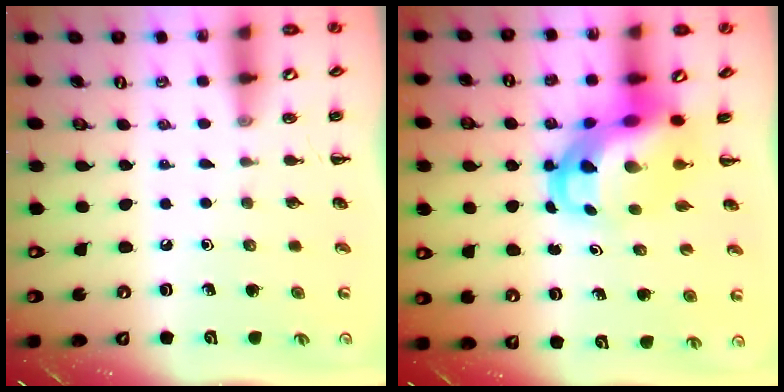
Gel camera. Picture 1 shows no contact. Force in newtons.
{"total": 8.6, "press": 8.3, "slide": 2.3}